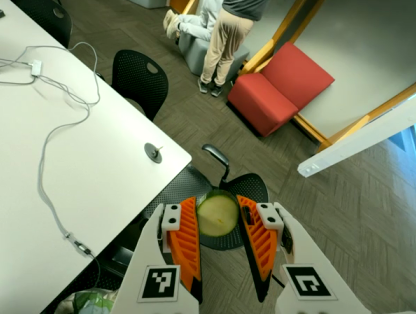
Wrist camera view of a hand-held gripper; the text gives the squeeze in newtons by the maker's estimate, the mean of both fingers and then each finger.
{"total": 9.3, "left": 10.1, "right": 8.5}